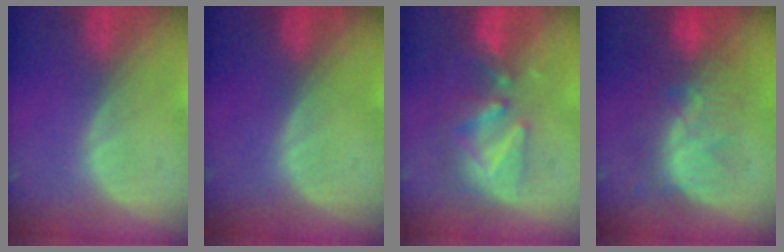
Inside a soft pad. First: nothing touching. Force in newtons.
{"total": 0.0}
{"total": 8.5, "press": 7.9, "slide": 3.2}
{"total": 8.2, "press": 7.8, "slide": 2.5}